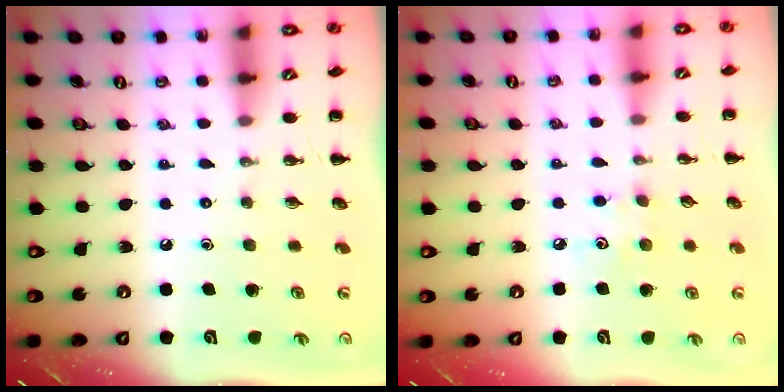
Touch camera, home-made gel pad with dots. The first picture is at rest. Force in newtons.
{"total": 4.5, "press": 4.3, "slide": 1.1}